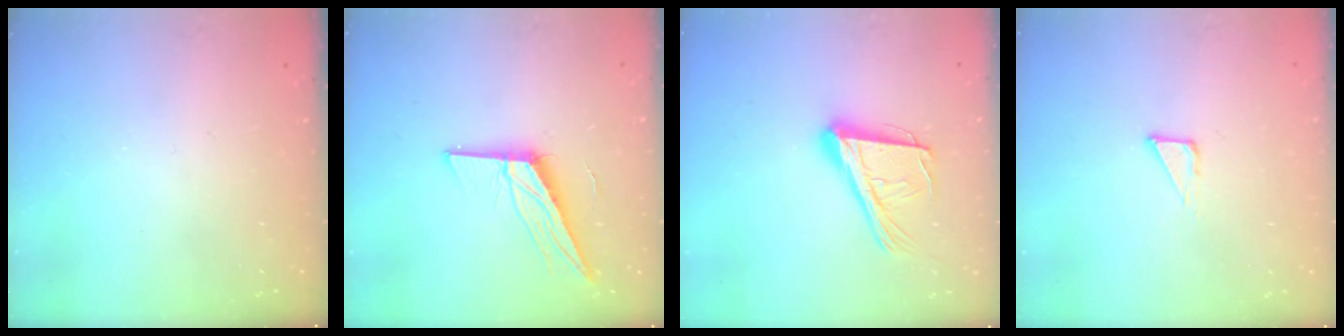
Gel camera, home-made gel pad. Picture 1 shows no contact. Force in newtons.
{"total": 12.7, "press": 12.6, "slide": 1.7}
{"total": 19.5, "press": 19.1, "slide": 3.9}
{"total": 2.3, "press": 2.3, "slide": 0.1}